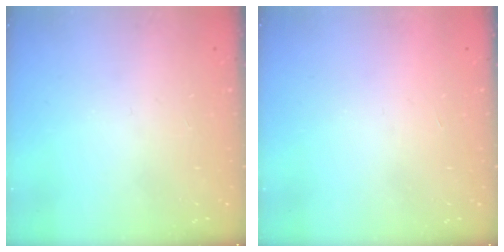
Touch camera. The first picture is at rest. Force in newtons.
{"total": 1.7, "press": 1.7, "slide": 0.1}